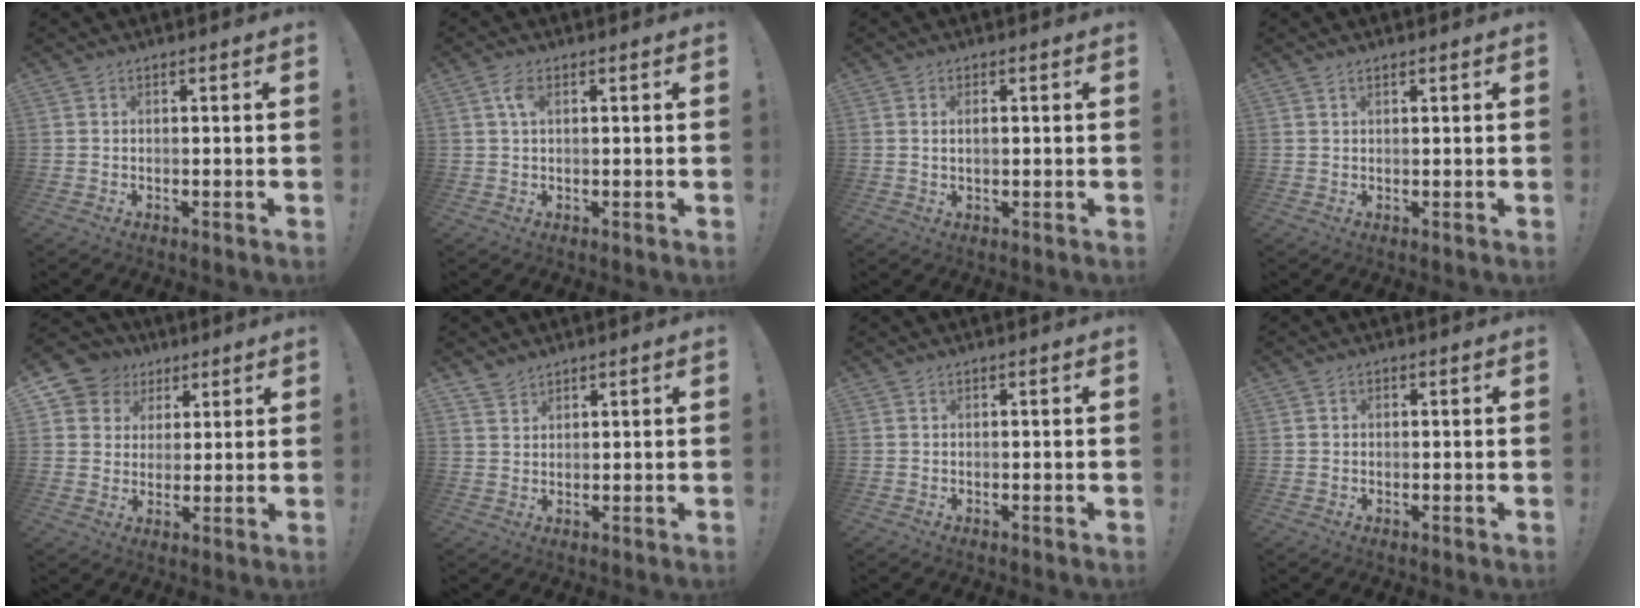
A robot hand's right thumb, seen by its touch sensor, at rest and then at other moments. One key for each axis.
{"total": 3.8, "fx": 1.3, "fy": 1.8, "fz": 3.1, "tx": -0.051, "ty": 0.000, "tz": 0.020}
{"total": 1.7, "fx": 0.2, "fy": 0.6, "fz": 1.5, "tx": -0.030, "ty": 0.002, "tz": 0.003}
{"total": 0.7, "fx": 0.6, "fy": 0.2, "fz": 0.3, "tx": 0.002, "ty": -0.004, "tz": 0.010}
{"total": 8.4, "fx": 3.5, "fy": 7.5, "fz": 1.4, "tx": -0.025, "ty": -0.018, "tz": 0.072}
{"total": 3.0, "fx": 2.7, "fy": 1.2, "fz": 0.3, "tx": 0.002, "ty": -0.018, "tz": 0.051}
{"total": 0.0}
{"total": 0.9, "fx": -0.1, "fy": 0.8, "fz": 0.3, "tx": -0.005, "ty": 0.002, "tz": -0.002}